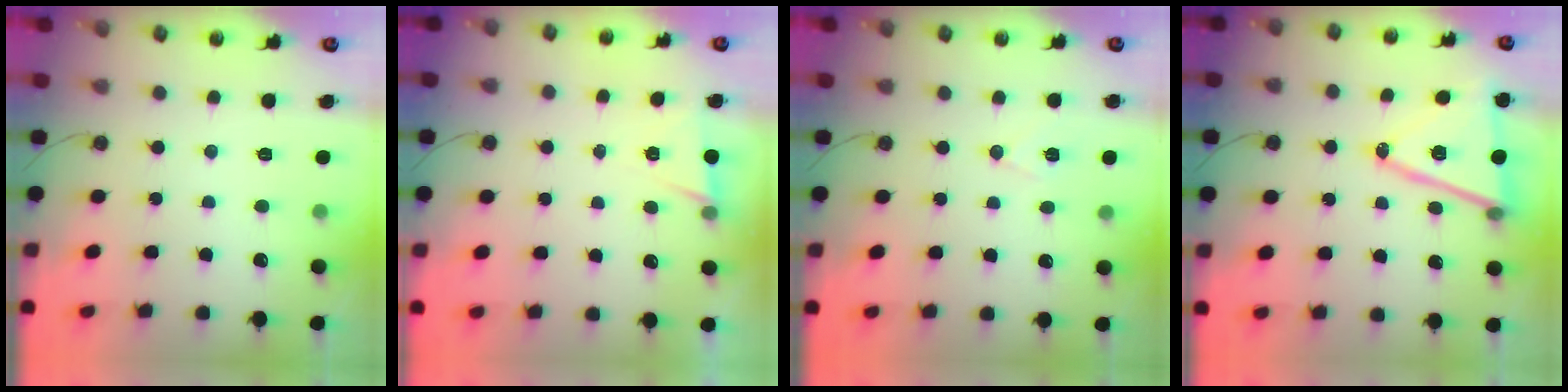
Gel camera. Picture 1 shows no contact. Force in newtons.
{"total": 4.9, "press": 2.2, "slide": 4.4}
{"total": 7.2, "press": 5.7, "slide": 4.5}
{"total": 15.6, "press": 15.0, "slide": 3.9}